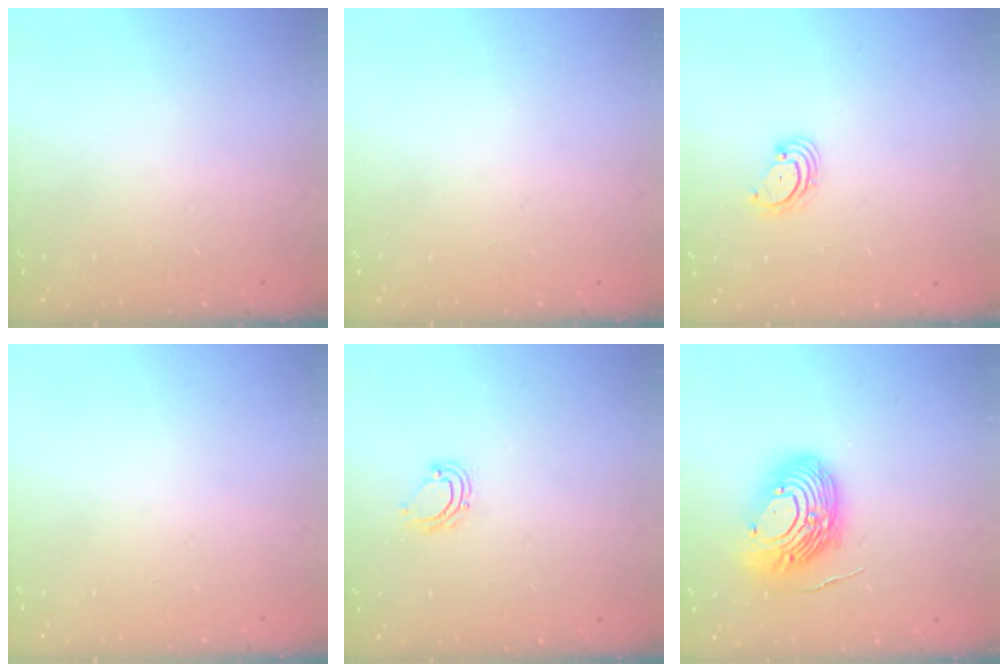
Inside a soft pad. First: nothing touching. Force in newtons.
{"total": 0.0}
{"total": 2.9, "press": 2.9, "slide": 0.4}
{"total": 0.0}
{"total": 6.3, "press": 6.3, "slide": 0.4}
{"total": 14.9, "press": 14.8, "slide": 1.6}